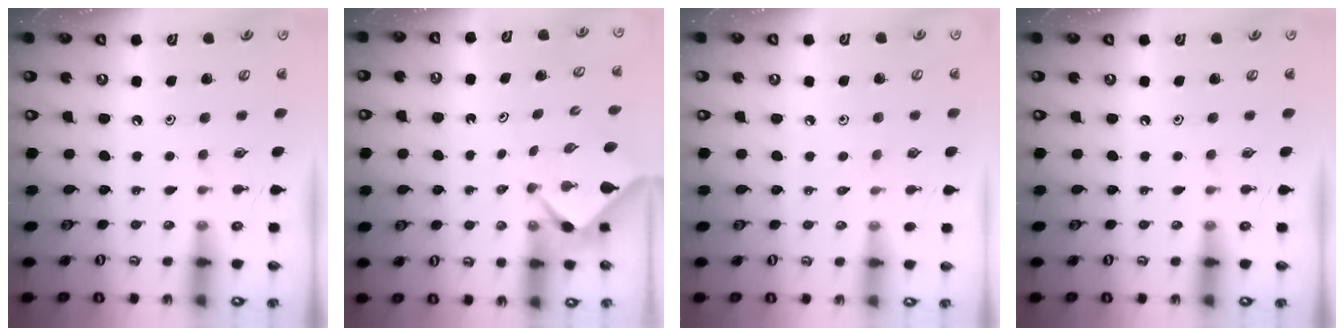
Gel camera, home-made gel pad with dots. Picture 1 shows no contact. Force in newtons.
{"total": 2.3, "press": 2.3, "slide": 0.3}
{"total": 1.9, "press": 1.9, "slide": 0.5}
{"total": 0.0}